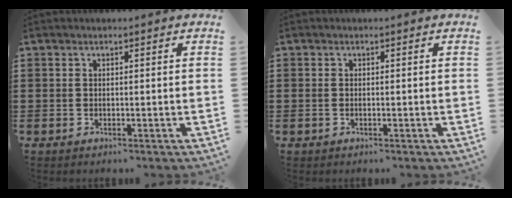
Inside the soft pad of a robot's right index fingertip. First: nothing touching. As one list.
[{"total": 0.6, "force": [-0.2, 0.3, 0.5], "torque": [-0.011, -0.001, -0.003]}]